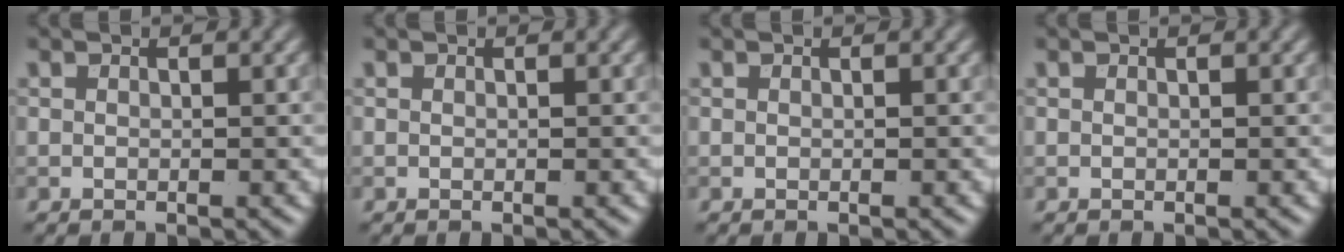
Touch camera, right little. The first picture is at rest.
{"total": 0.0}
{"total": 0.0}
{"total": 0.0}